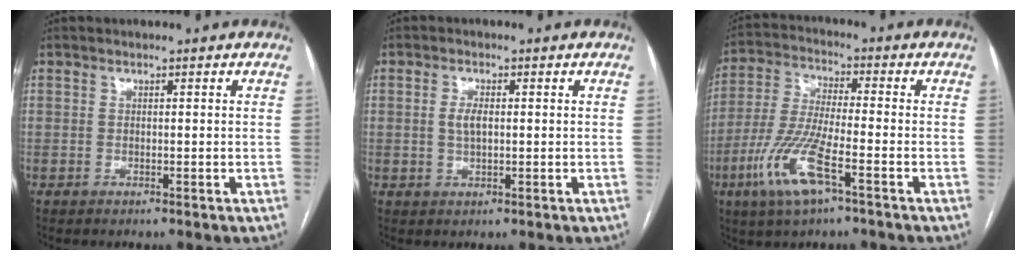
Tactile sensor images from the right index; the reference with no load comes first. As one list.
[{"total": 2.5, "force": [0.2, 1.0, 2.3], "torque": [-0.047, 0.002, 0.004]}, {"total": 11.2, "force": [-5.3, 1.6, 9.8], "torque": [-0.213, -0.014, -0.104]}]